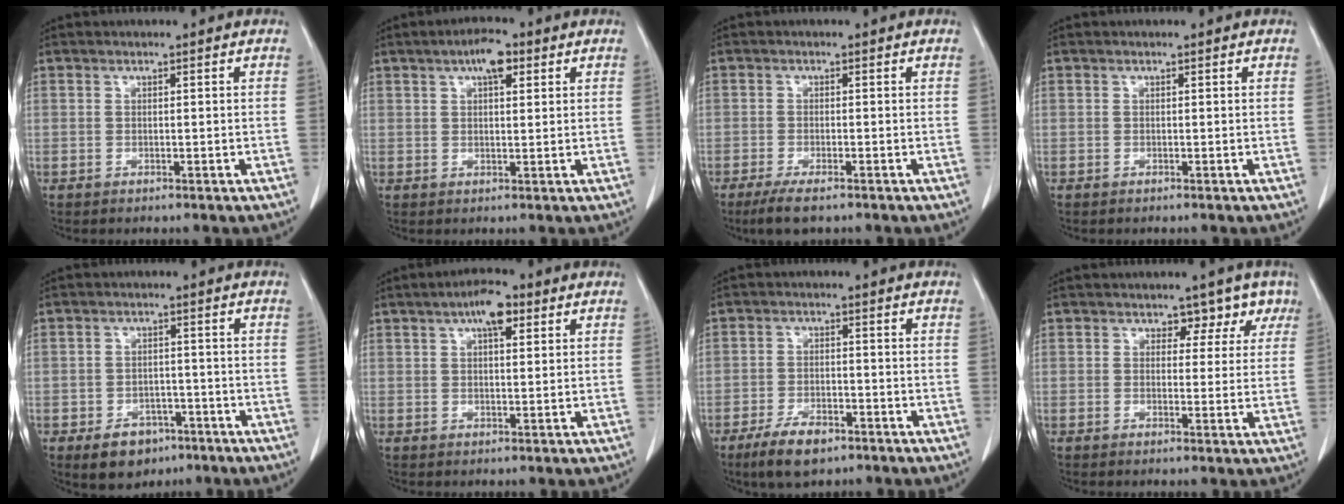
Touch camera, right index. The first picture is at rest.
{"total": 4.5, "force": [2.4, 1.5, 3.6], "torque": [-0.062, 0.008, 0.036]}
{"total": 4.4, "force": [-3.1, 1.0, 3.0], "torque": [-0.056, -0.010, -0.050]}
{"total": 0.0}
{"total": 5.9, "force": [-3.4, 4.1, 2.5], "torque": [-0.041, 0.003, -0.044]}
{"total": 5.2, "force": [2.7, 1.7, 4.1], "torque": [-0.072, 0.011, 0.039]}
{"total": 6.2, "force": [-4.1, 2.4, 3.9], "torque": [-0.080, -0.006, -0.070]}
{"total": 4.6, "force": [3.1, 3.2, 0.9], "torque": [0.009, -0.003, 0.023]}